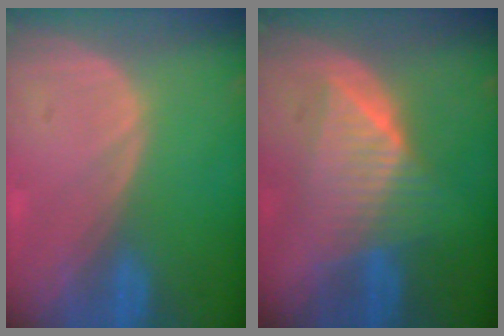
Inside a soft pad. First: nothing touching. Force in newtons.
{"total": 7.1, "press": 7.1, "slide": 0.2}